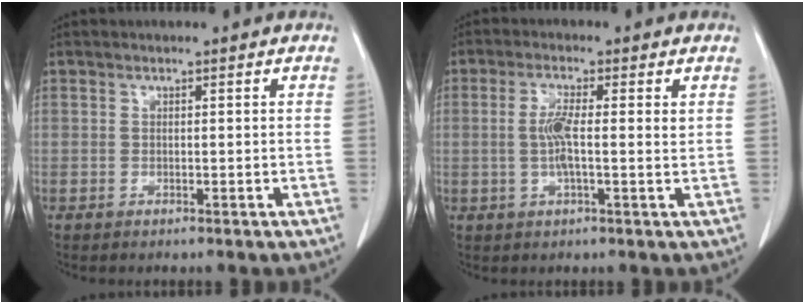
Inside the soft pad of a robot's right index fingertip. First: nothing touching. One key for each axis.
{"total": 4.7, "fx": 0.5, "fy": 0.7, "fz": 4.7, "tx": -0.091, "ty": 0.004, "tz": 0.003}